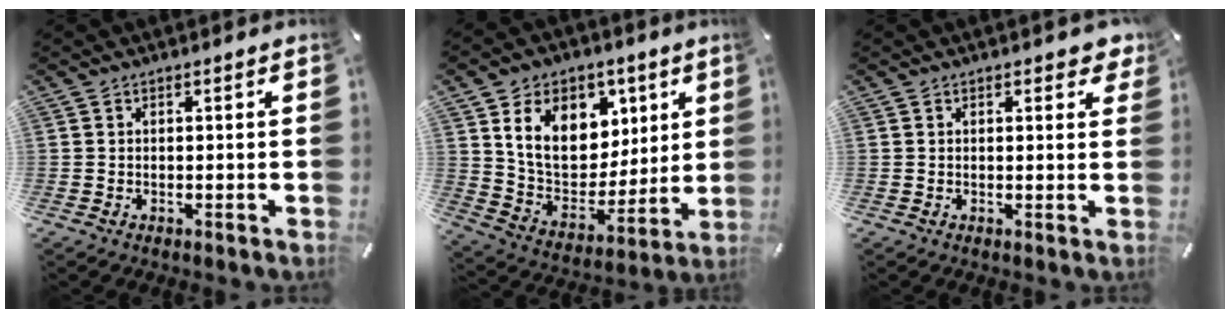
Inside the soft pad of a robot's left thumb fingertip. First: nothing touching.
{"total": 16.2, "force": [6.9, 12.3, 7.9], "torque": [-0.131, -0.024, 0.134]}
{"total": 2.1, "force": [1.4, 0.9, 1.3], "torque": [-0.013, -0.003, 0.022]}